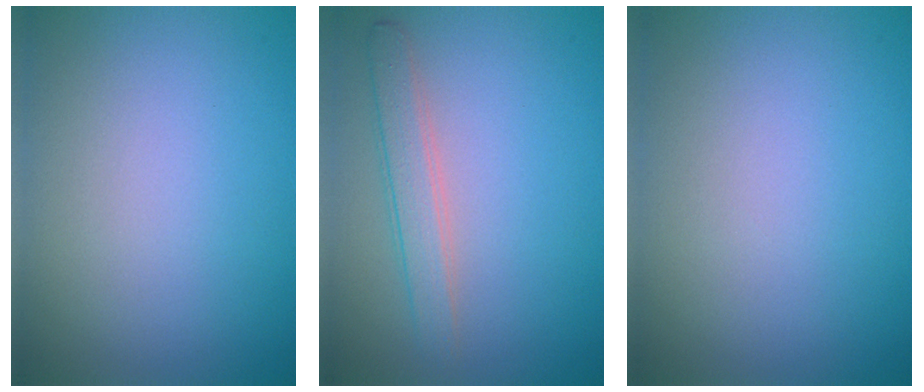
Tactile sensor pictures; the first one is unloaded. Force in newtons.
{"total": 2.5, "press": 2.4, "slide": 0.1}
{"total": 0.0}